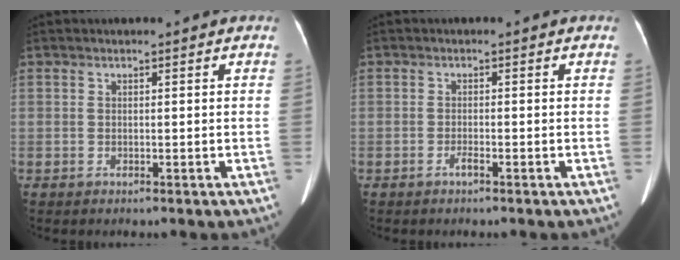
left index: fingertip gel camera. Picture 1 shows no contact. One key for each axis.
{"total": 1.0, "fx": -0.8, "fy": 0.0, "fz": 0.6, "tx": -0.017, "ty": -0.002, "tz": -0.014}